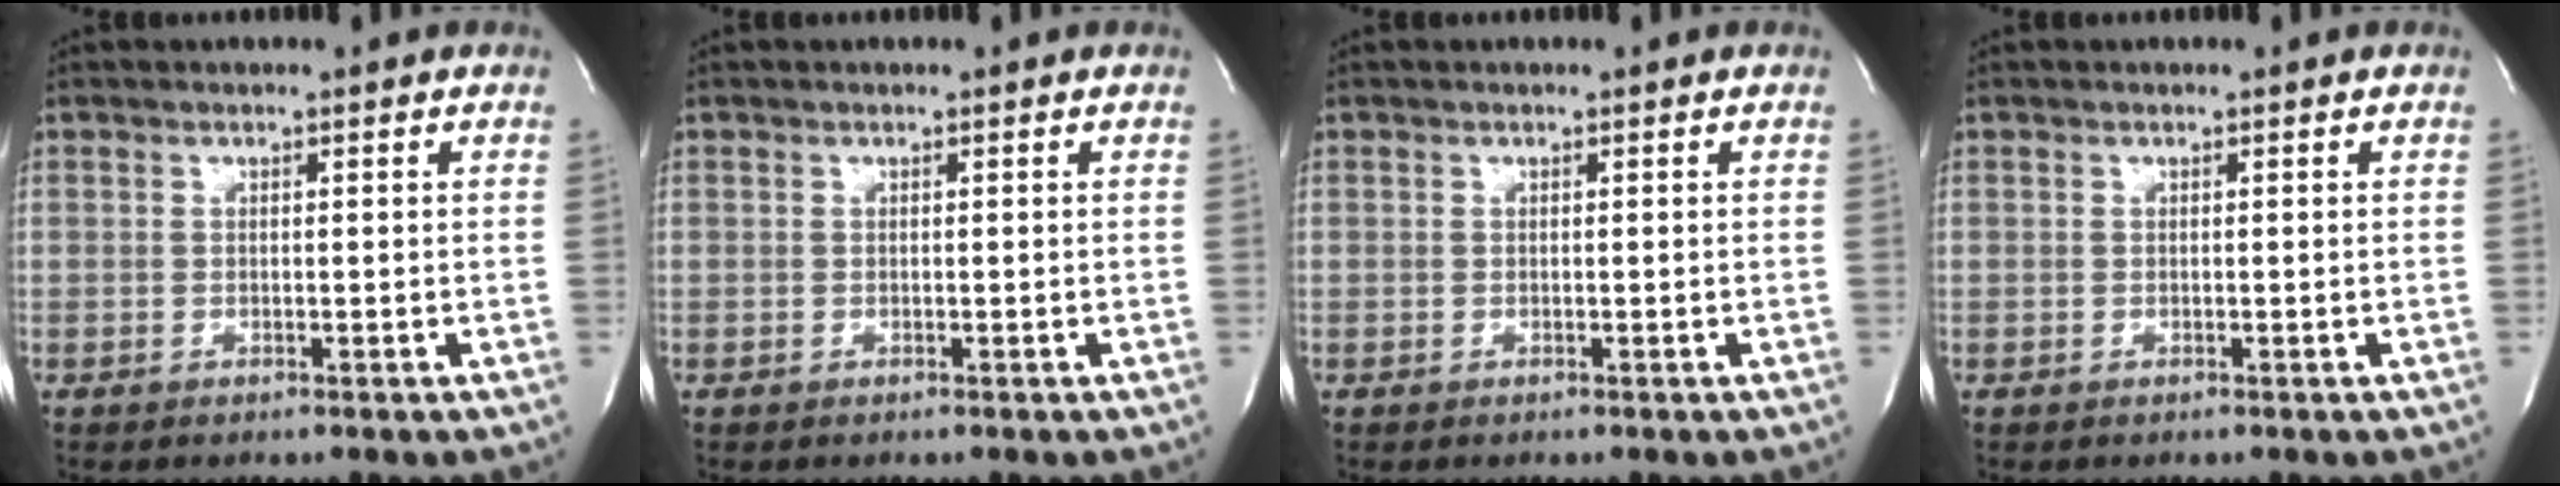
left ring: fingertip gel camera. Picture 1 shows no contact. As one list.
[{"total": 0.0}, {"total": 0.0}, {"total": 0.0}]